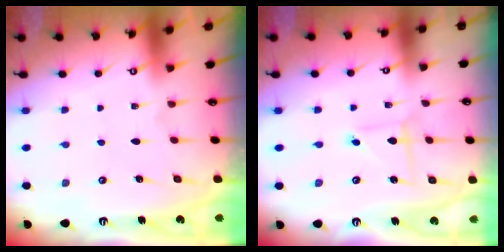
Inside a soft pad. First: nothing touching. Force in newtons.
{"total": 1.8, "press": 1.8, "slide": 0.2}